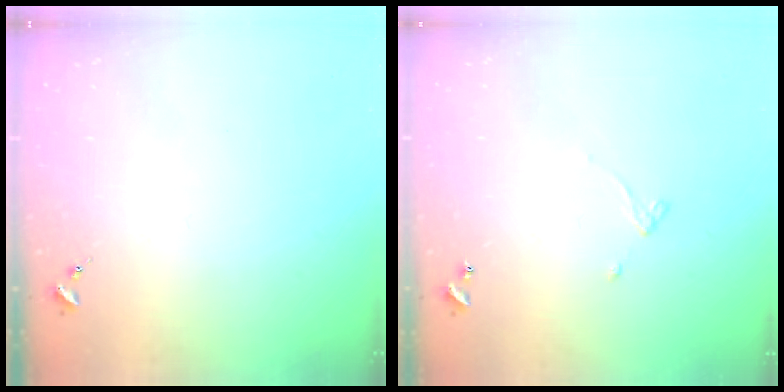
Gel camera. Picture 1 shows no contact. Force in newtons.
{"total": 3.2, "press": 3.2, "slide": 0.4}